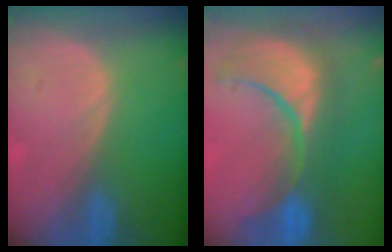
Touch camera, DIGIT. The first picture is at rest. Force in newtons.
{"total": 12.1, "press": 11.0, "slide": 5.1}